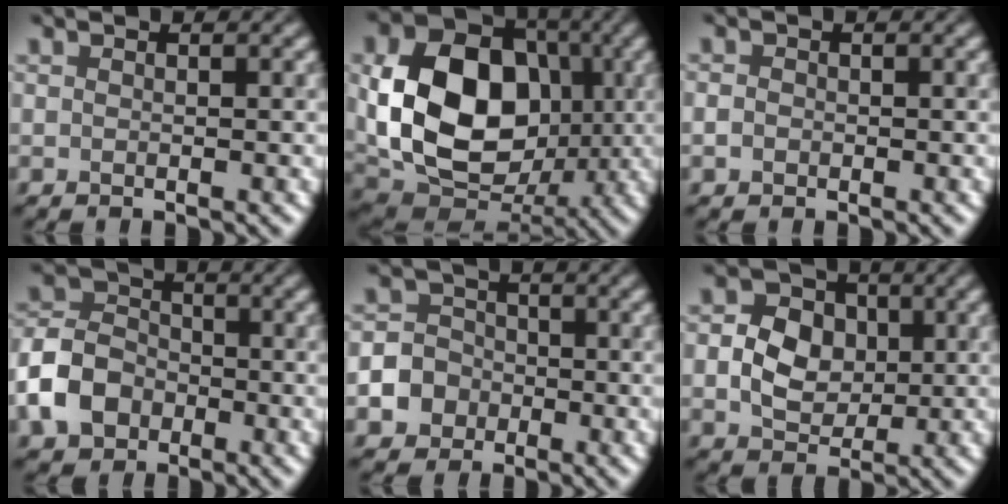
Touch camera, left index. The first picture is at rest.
{"total": 12.3, "force": [0.0, 9.4, 8.0], "torque": [-0.143, -0.007, 0.001]}
{"total": 0.7, "force": [-0.4, 0.6, 0.0], "torque": [0.000, -0.001, -0.008]}
{"total": 5.6, "force": [-2.7, 4.3, 2.4], "torque": [-0.050, 0.004, -0.064]}
{"total": 5.2, "force": [-2.6, 4.5, 0.7], "torque": [0.004, -0.009, -0.061]}
{"total": 4.0, "force": [0.0, 3.4, 2.1], "torque": [-0.040, 0.000, 0.001]}